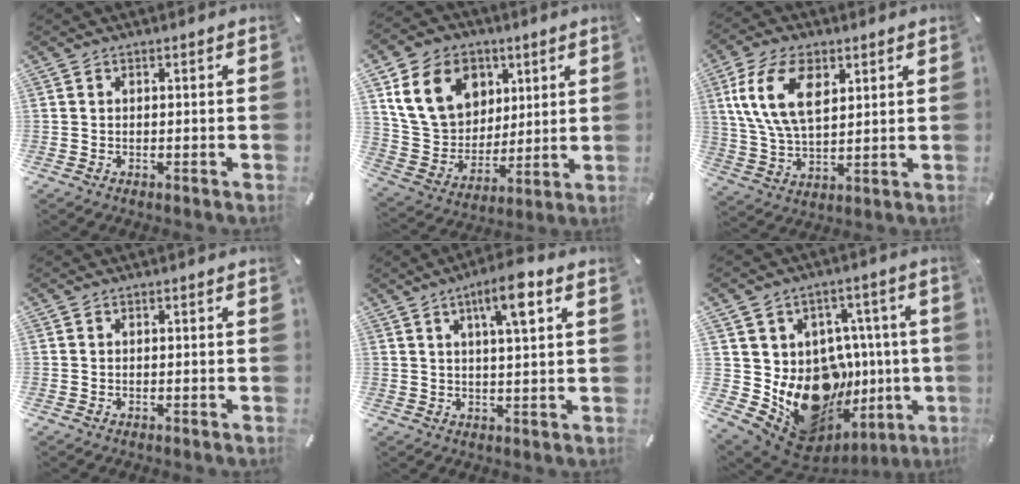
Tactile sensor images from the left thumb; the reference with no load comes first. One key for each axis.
{"total": 17.6, "fx": 6.5, "fy": 14.2, "fz": 8.1, "tx": -0.159, "ty": -0.013, "tz": 0.130}
{"total": 13.1, "fx": 5.1, "fy": 7.6, "fz": 9.4, "tx": -0.227, "ty": 0.005, "tz": 0.091}
{"total": 0.0}
{"total": 8.4, "fx": 3.9, "fy": 1.5, "fz": 7.3, "tx": -0.125, "ty": -0.004, "tz": 0.060}
{"total": 19.4, "fx": -2.9, "fy": 16.0, "fz": 10.6, "tx": -0.169, "ty": -0.024, "tz": 0.003}